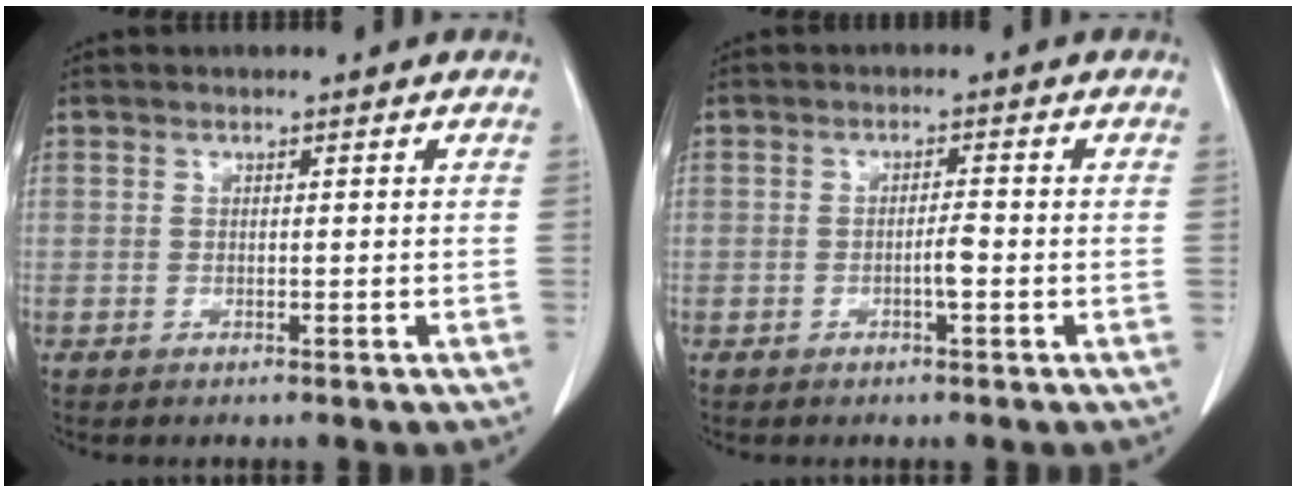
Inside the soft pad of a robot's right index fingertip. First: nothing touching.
{"total": 2.0, "force": [-0.7, 0.2, 1.9], "torque": [-0.033, 0.001, -0.013]}